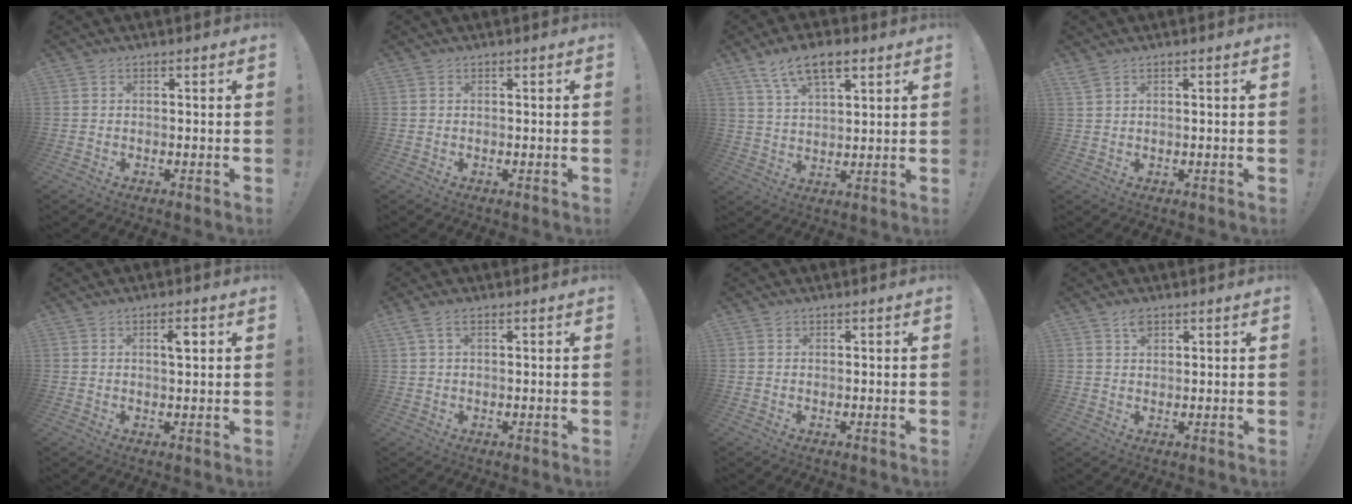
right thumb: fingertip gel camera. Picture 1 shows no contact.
{"total": 0.0}
{"total": 10.5, "force": [6.3, 4.5, 7.2], "torque": [-0.116, -0.020, 0.116]}
{"total": 1.8, "force": [1.3, 0.2, 1.3], "torque": [-0.031, 0.000, 0.025]}
{"total": 3.2, "force": [1.0, 0.9, 2.9], "torque": [-0.031, -0.006, 0.008]}
{"total": 3.3, "force": [1.5, 1.6, 2.5], "torque": [-0.046, 0.002, 0.028]}
{"total": 0.5, "force": [0.4, 0.4, 0.0], "torque": [0.002, -0.001, 0.007]}
{"total": 2.8, "force": [1.9, 1.5, 1.4], "torque": [-0.014, -0.007, 0.032]}